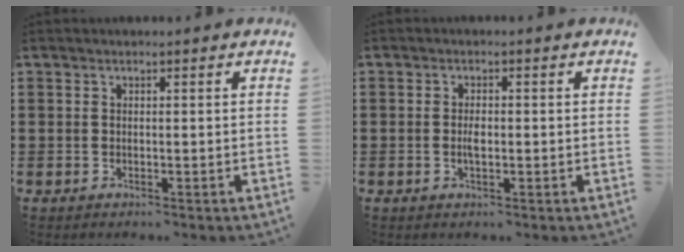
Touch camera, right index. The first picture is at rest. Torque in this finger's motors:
{"motor_torque": [2.14, 0.00, 0.01, 0.01]}